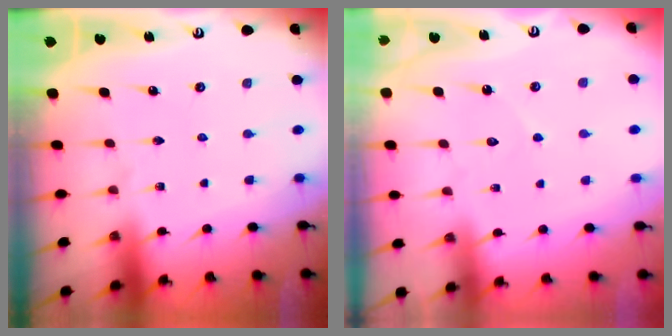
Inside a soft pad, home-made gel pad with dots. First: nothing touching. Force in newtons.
{"total": 3.3, "press": 3.3, "slide": 0.3}